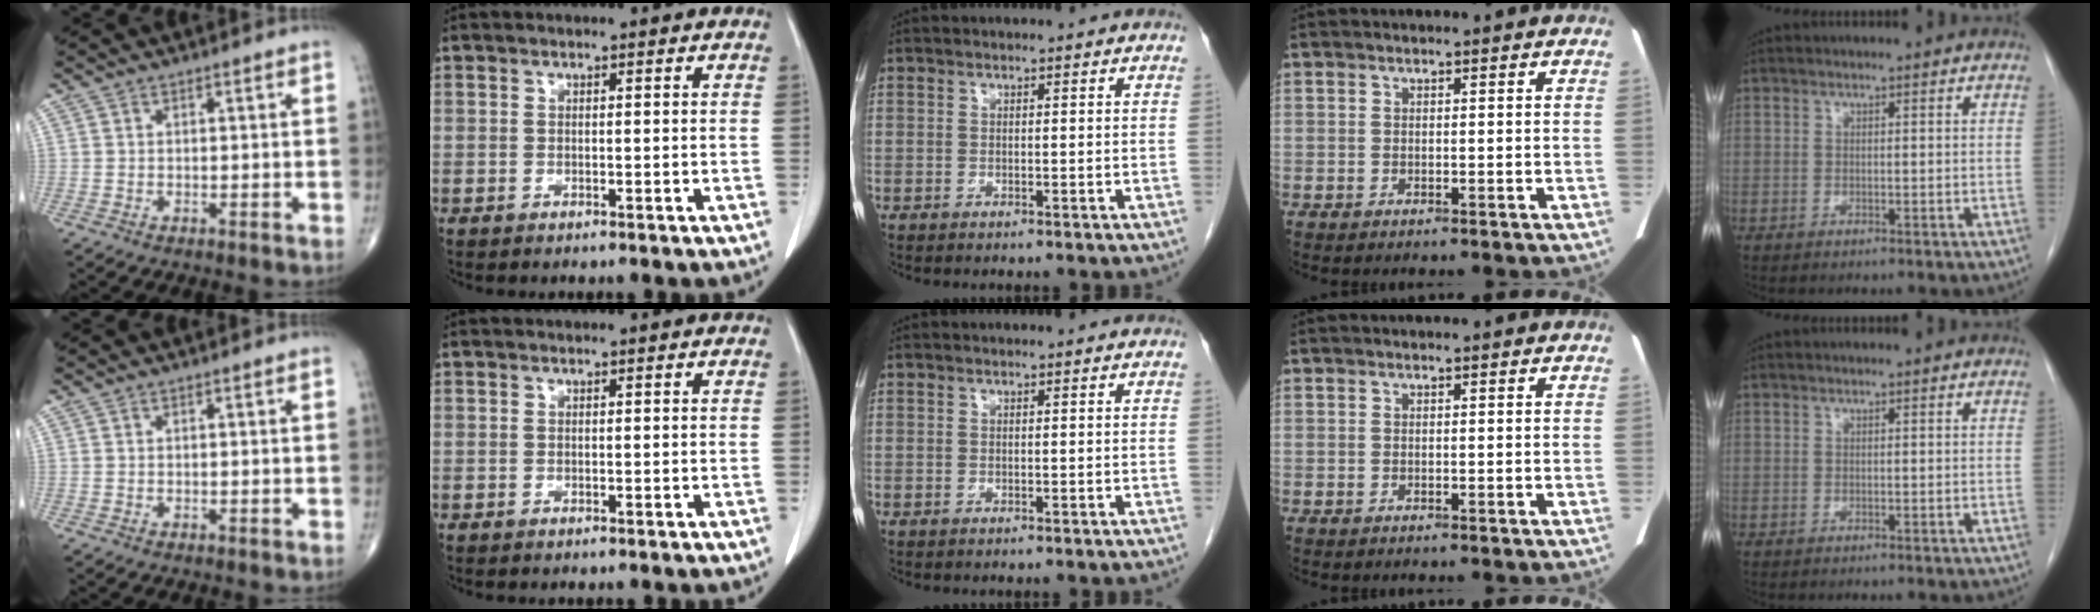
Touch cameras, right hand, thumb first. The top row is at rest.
{}